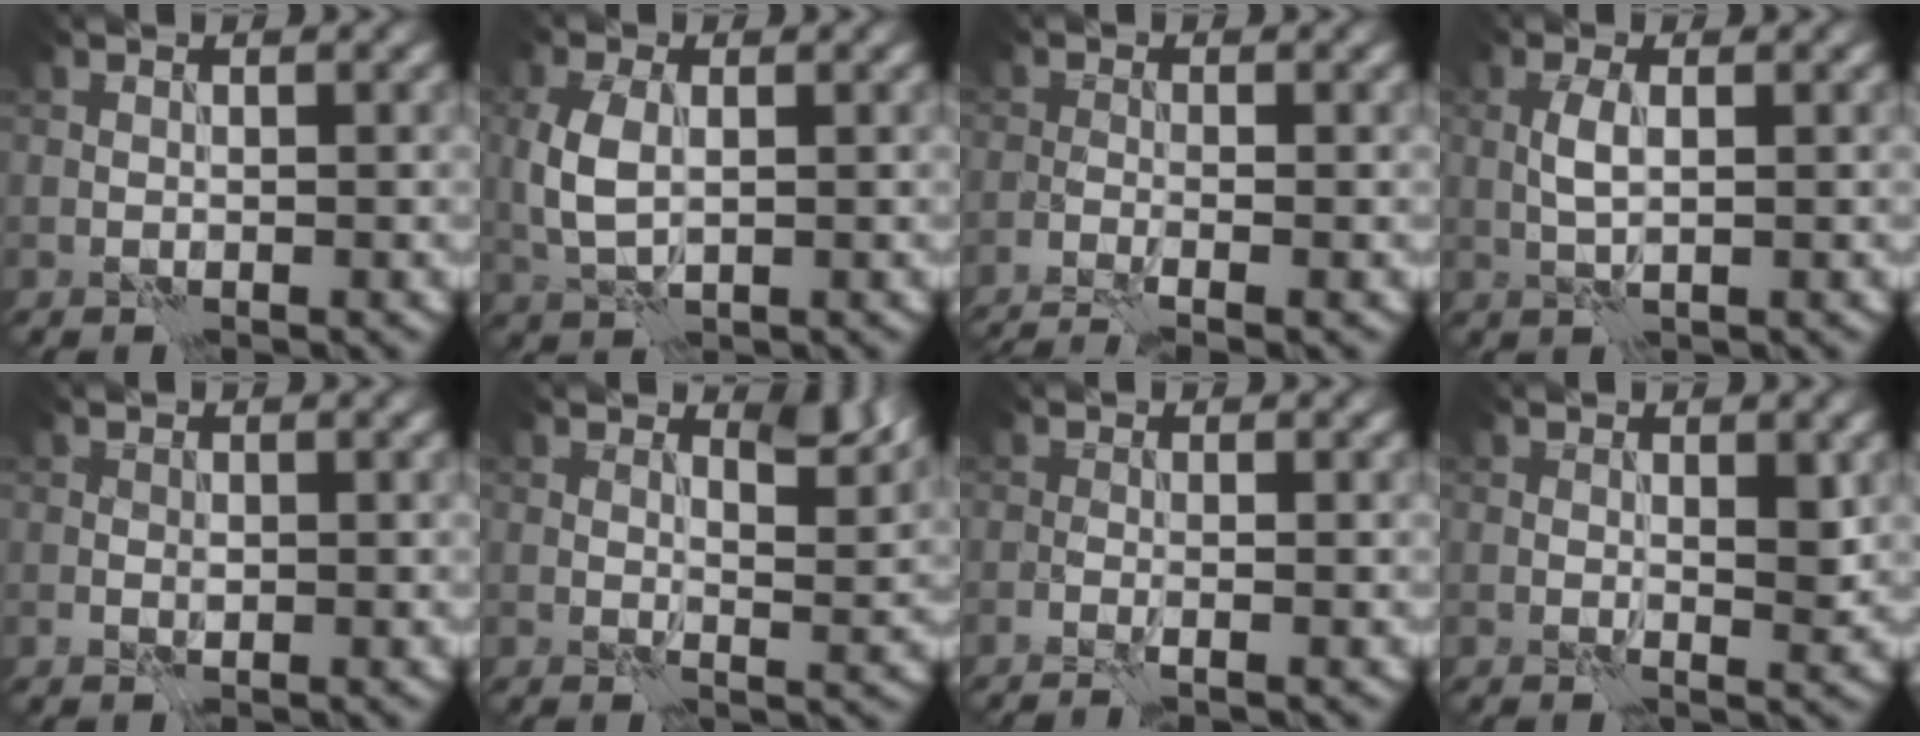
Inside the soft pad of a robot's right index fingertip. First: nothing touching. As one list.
[{"total": 3.8, "force": [0.2, 2.2, 3.0], "torque": [-0.078, 0.003, 0.005]}, {"total": 3.4, "force": [-2.5, 0.6, 2.1], "torque": [-0.036, -0.002, -0.052]}, {"total": 2.1, "force": [0.2, 0.6, 2.0], "torque": [-0.047, 0.004, 0.003]}, {"total": 1.0, "force": [-0.2, 0.6, 0.7], "torque": [-0.012, 0.001, -0.005]}, {"total": 2.7, "force": [1.7, 1.0, 1.9], "torque": [-0.027, -0.009, 0.024]}, {"total": 1.5, "force": [-1.0, 0.2, 1.1], "torque": [-0.017, 0.003, -0.023]}, {"total": 1.9, "force": [0.2, 0.9, 1.7], "torque": [-0.021, -0.004, 0.003]}]